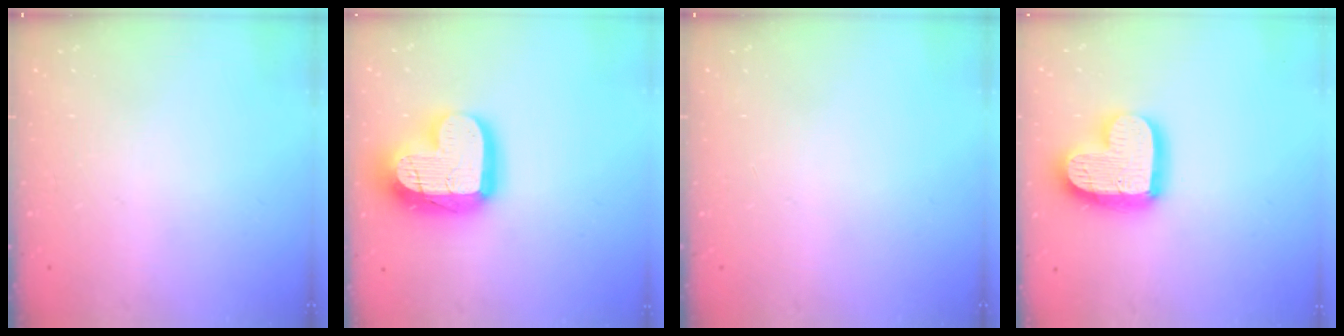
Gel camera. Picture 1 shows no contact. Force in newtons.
{"total": 21.7, "press": 21.6, "slide": 1.9}
{"total": 0.0}
{"total": 17.0, "press": 17.0, "slide": 1.3}